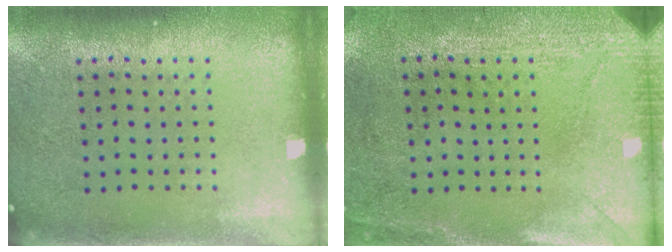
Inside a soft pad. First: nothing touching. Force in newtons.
{"total": 3.0, "press": 2.3, "slide": 1.9}